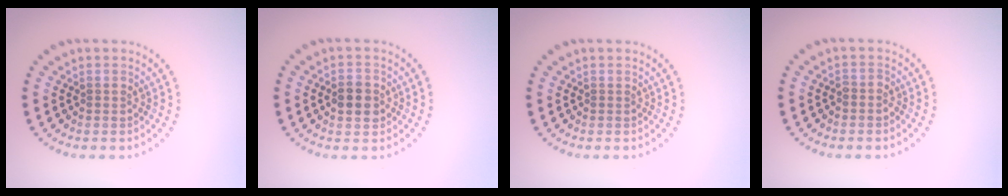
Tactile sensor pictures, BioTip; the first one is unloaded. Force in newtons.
{"total": 2.5, "press": 2.4, "slide": 0.3}
{"total": 0.0}
{"total": 0.6, "press": 0.5, "slide": 0.4}